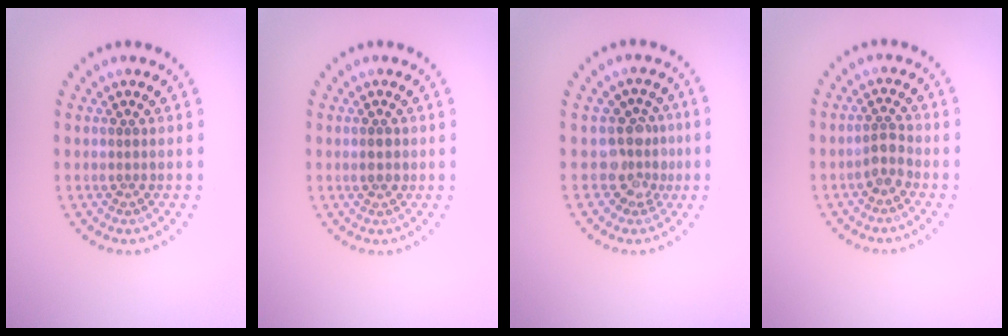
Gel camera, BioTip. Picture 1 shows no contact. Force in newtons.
{"total": 1.2, "press": 1.2, "slide": 0.2}
{"total": 3.2, "press": 2.4, "slide": 2.2}
{"total": 1.7, "press": 1.4, "slide": 1.0}